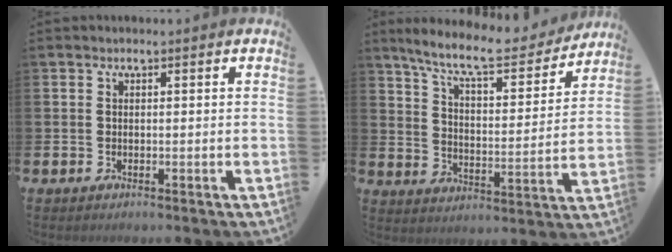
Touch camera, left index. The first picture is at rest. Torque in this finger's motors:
{"motor_torque": [0.98, -1.16, 0.39, 0.21]}